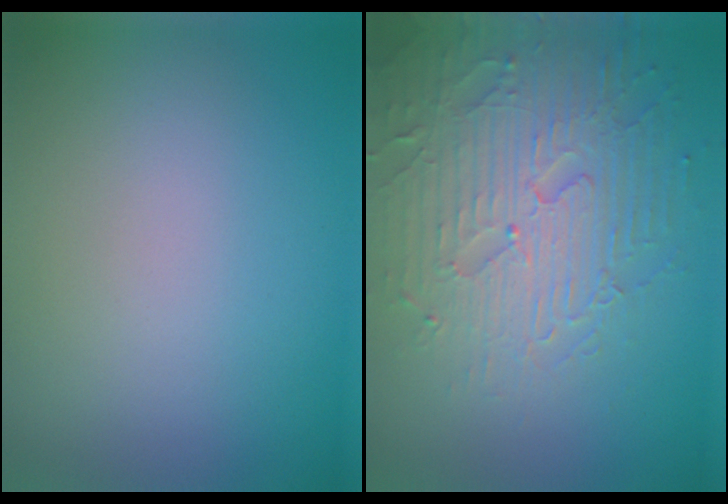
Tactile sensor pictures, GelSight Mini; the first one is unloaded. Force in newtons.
{"total": 6.2, "press": 5.2, "slide": 3.4}